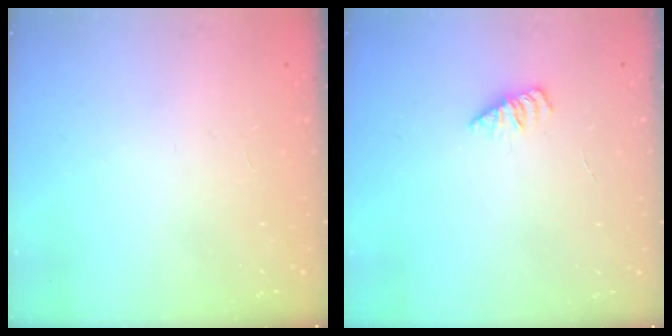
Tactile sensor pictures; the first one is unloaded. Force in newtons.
{"total": 1.7, "press": 1.7, "slide": 0.3}